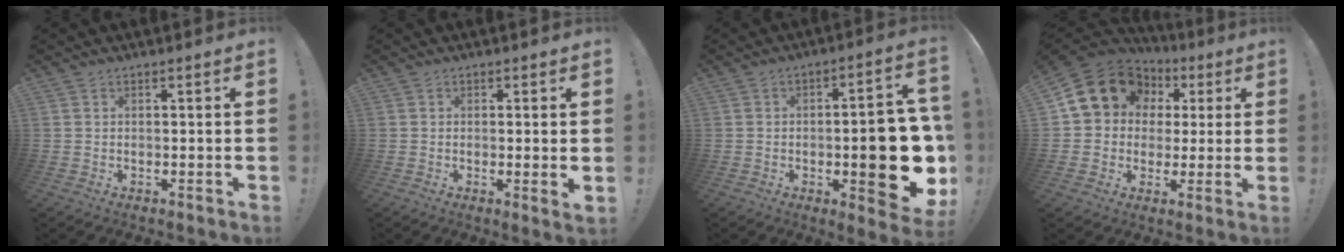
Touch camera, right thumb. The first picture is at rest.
{"total": 2.2, "force": [0.4, -0.1, 2.1], "torque": [-0.024, -0.009, 0.004]}
{"total": 17.6, "force": [-2.8, 5.8, 16.3], "torque": [-0.194, -0.003, -0.030]}
{"total": 15.5, "force": [5.6, 12.8, 6.8], "torque": [-0.100, -0.019, 0.119]}